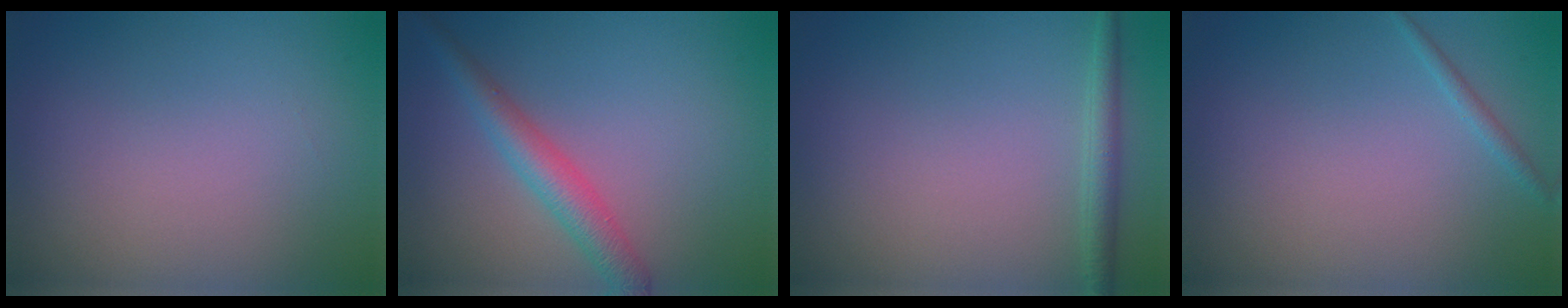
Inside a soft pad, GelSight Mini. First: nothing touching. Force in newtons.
{"total": 3.5, "press": 3.5, "slide": 0.1}
{"total": 1.9, "press": 1.9, "slide": 0.1}
{"total": 0.8, "press": 0.8, "slide": 0.0}